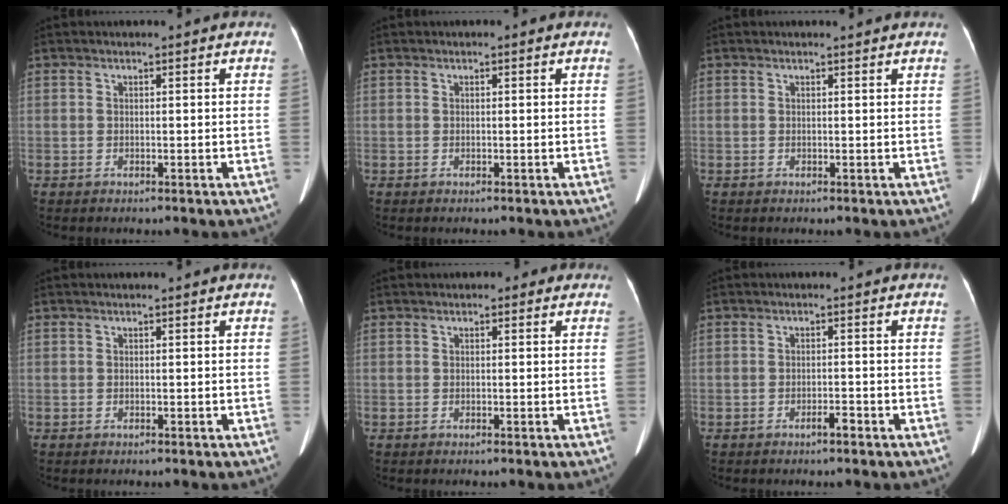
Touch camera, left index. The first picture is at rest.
{"total": 0.0}
{"total": 0.8, "force": [0.8, -0.1, 0.1], "torque": [-0.006, -0.003, 0.007]}
{"total": 0.0}
{"total": 0.9, "force": [0.4, 0.7, 0.3], "torque": [-0.002, 0.006, -0.001]}
{"total": 1.5, "force": [-1.1, 0.2, 1.0], "torque": [-0.016, 0.001, -0.016]}